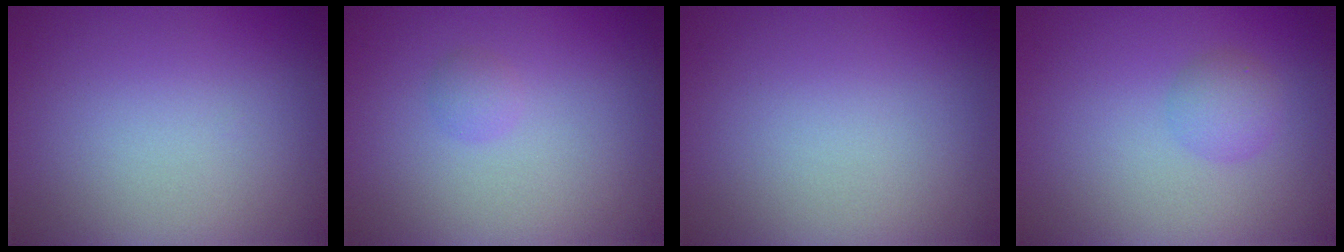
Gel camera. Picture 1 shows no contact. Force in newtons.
{"total": 0.9, "press": 0.9, "slide": 0.0}
{"total": 0.0}
{"total": 1.8, "press": 1.8, "slide": 0.0}